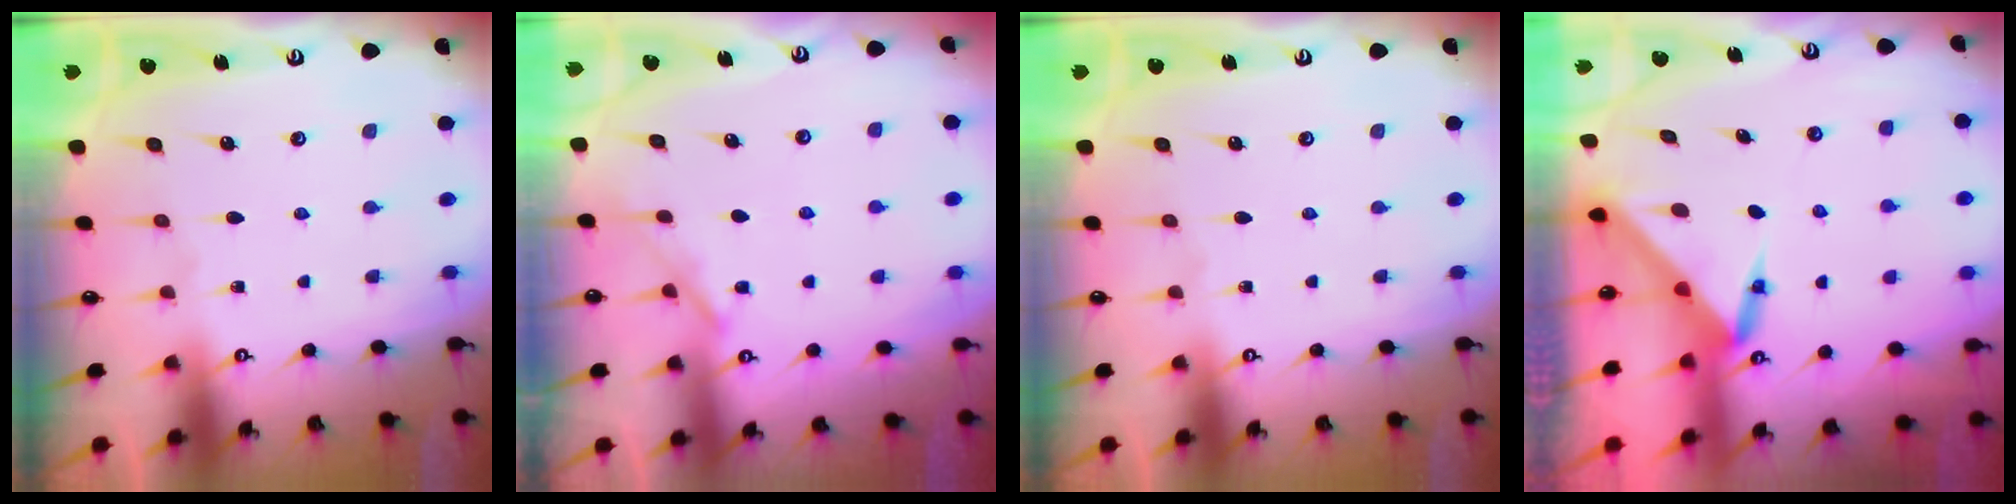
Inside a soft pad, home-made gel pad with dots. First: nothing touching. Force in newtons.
{"total": 3.1, "press": 3.0, "slide": 0.6}
{"total": 0.0}
{"total": 3.6, "press": 3.6, "slide": 0.2}